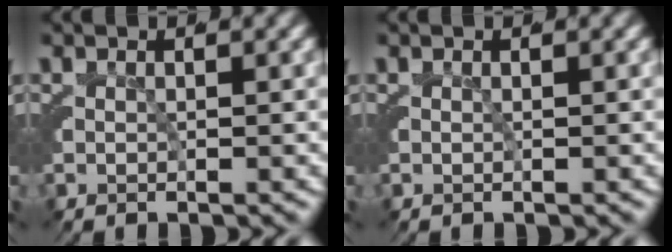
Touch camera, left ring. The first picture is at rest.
{"total": 0.0}